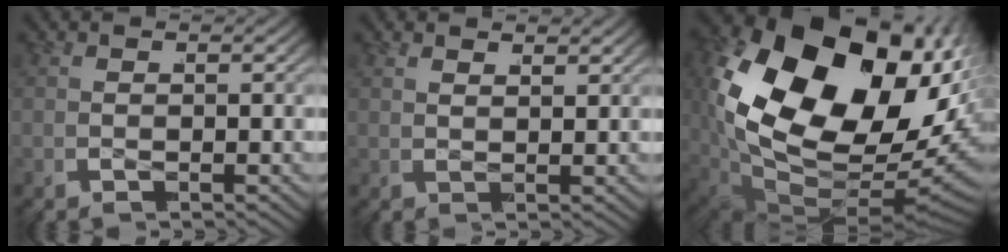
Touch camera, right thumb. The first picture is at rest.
{"total": 1.3, "force": [1.2, -0.4, 0.2], "torque": [0.007, 0.003, 0.019]}
{"total": 27.7, "force": [1.0, 18.4, 20.7], "torque": [-0.404, -0.064, 0.040]}